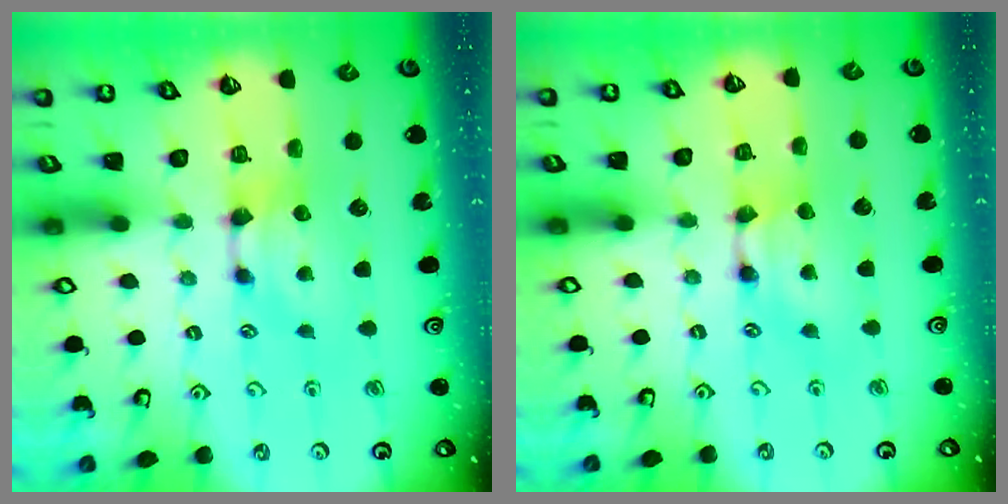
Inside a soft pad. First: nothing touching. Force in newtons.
{"total": 1.8, "press": 1.7, "slide": 0.1}